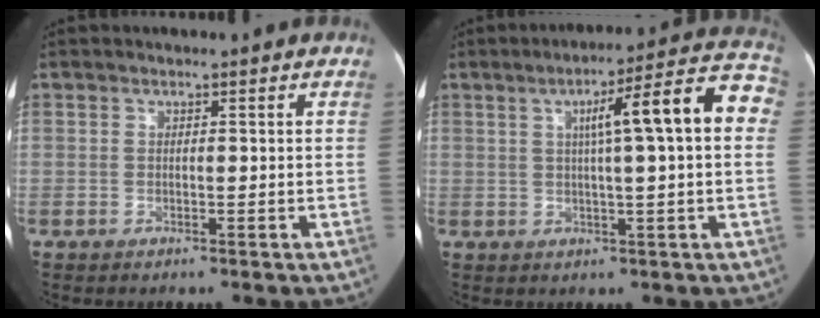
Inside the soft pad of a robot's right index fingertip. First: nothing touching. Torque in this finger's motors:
{"motor_torque": [0.61, 0.20, 0.62, 0.08]}